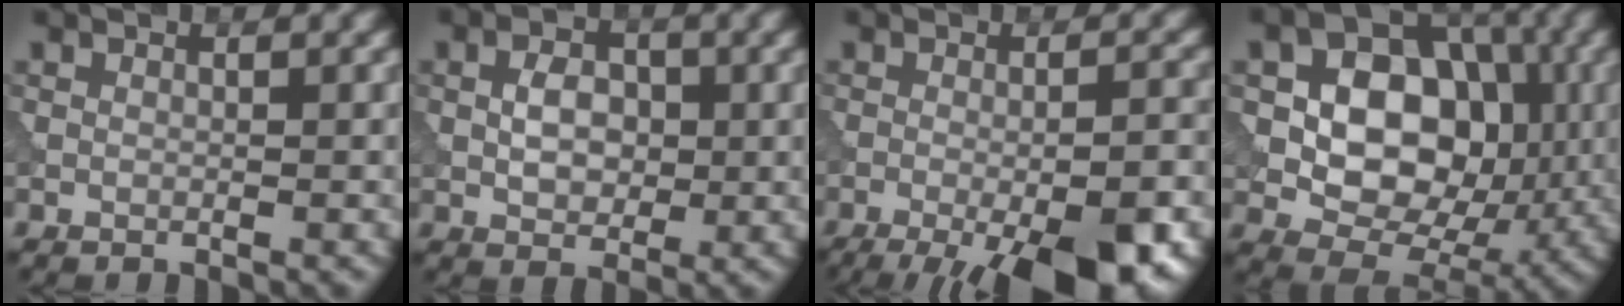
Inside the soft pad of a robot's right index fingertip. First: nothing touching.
{"total": 3.4, "force": [-0.1, 2.3, 2.4], "torque": [-0.042, 0.000, -0.005]}
{"total": 10.8, "force": [-5.4, 2.8, 9.0], "torque": [-0.129, -0.016, -0.074]}
{"total": 10.9, "force": [0.5, 7.9, 7.5], "torque": [-0.115, 0.002, 0.000]}